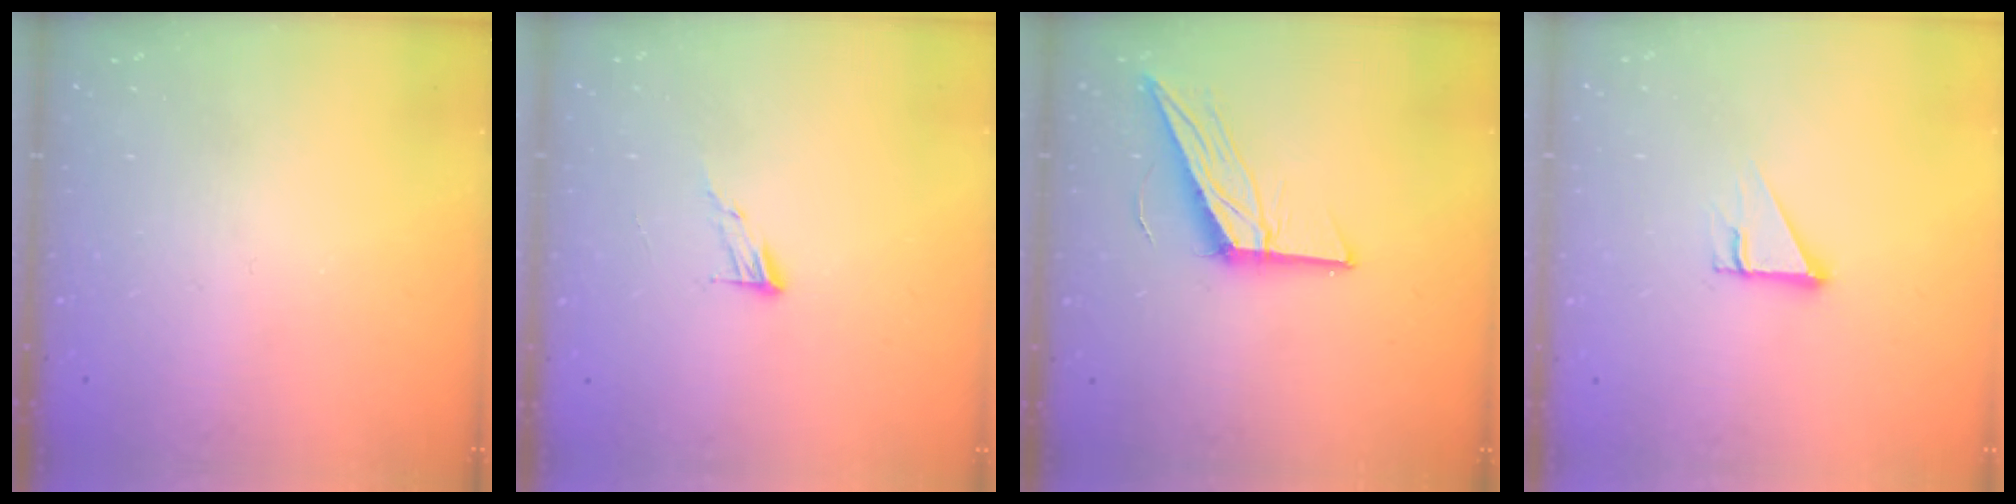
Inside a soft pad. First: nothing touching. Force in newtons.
{"total": 5.6, "press": 5.6, "slide": 0.4}
{"total": 13.3, "press": 13.3, "slide": 0.7}
{"total": 2.7, "press": 2.7, "slide": 0.0}